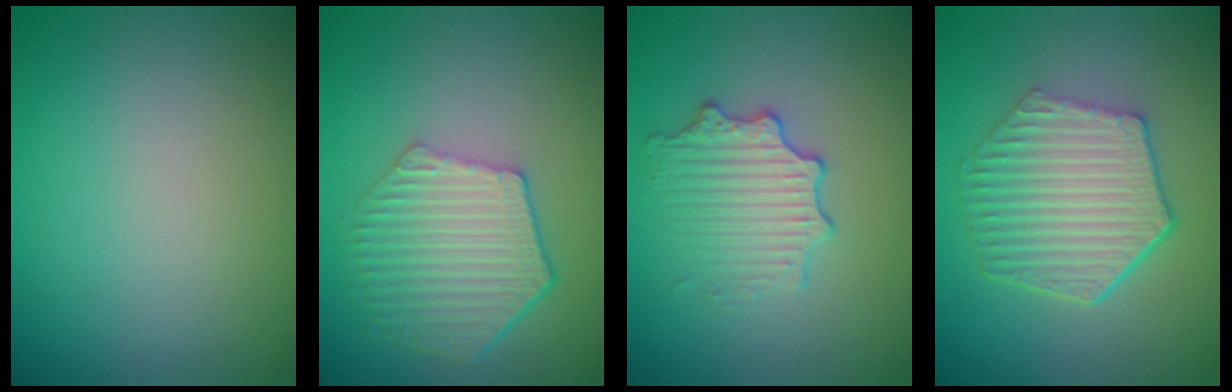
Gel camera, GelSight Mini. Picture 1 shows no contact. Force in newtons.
{"total": 5.9, "press": 4.4, "slide": 3.8}
{"total": 2.9, "press": 2.8, "slide": 0.5}
{"total": 6.3, "press": 4.6, "slide": 4.3}